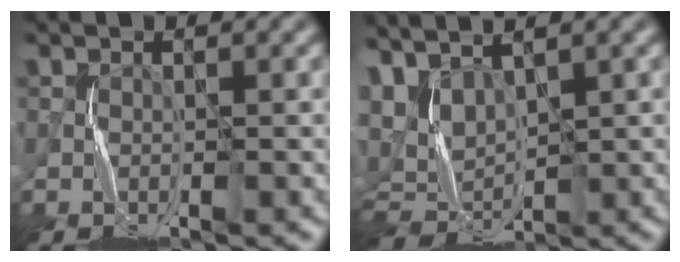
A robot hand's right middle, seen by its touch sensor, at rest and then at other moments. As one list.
[{"total": 3.1, "force": [2.0, 1.8, 1.5], "torque": [-0.045, 0.000, 0.045]}]